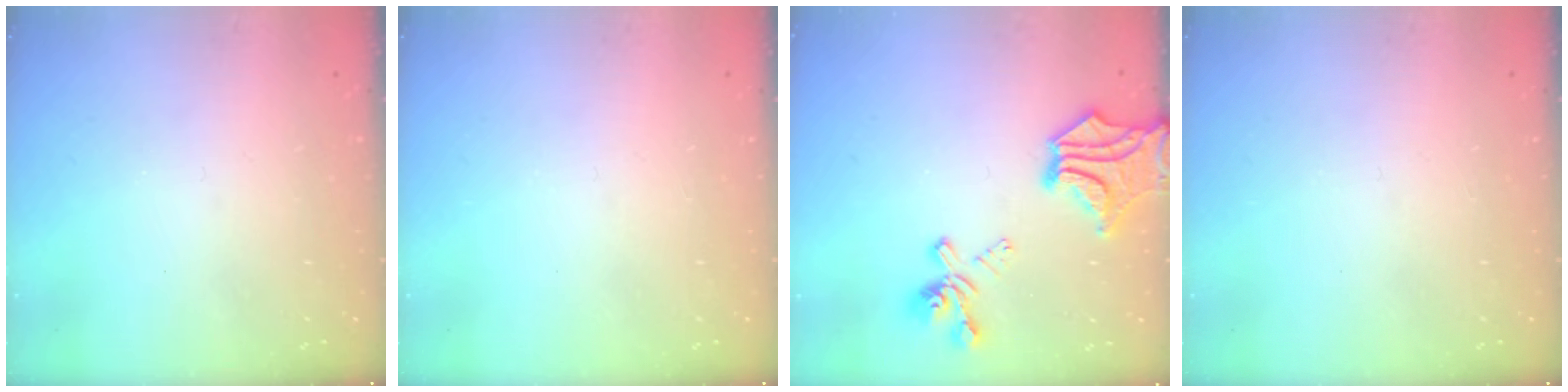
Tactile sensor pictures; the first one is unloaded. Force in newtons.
{"total": 0.0}
{"total": 7.3, "press": 6.6, "slide": 3.2}
{"total": 0.0}